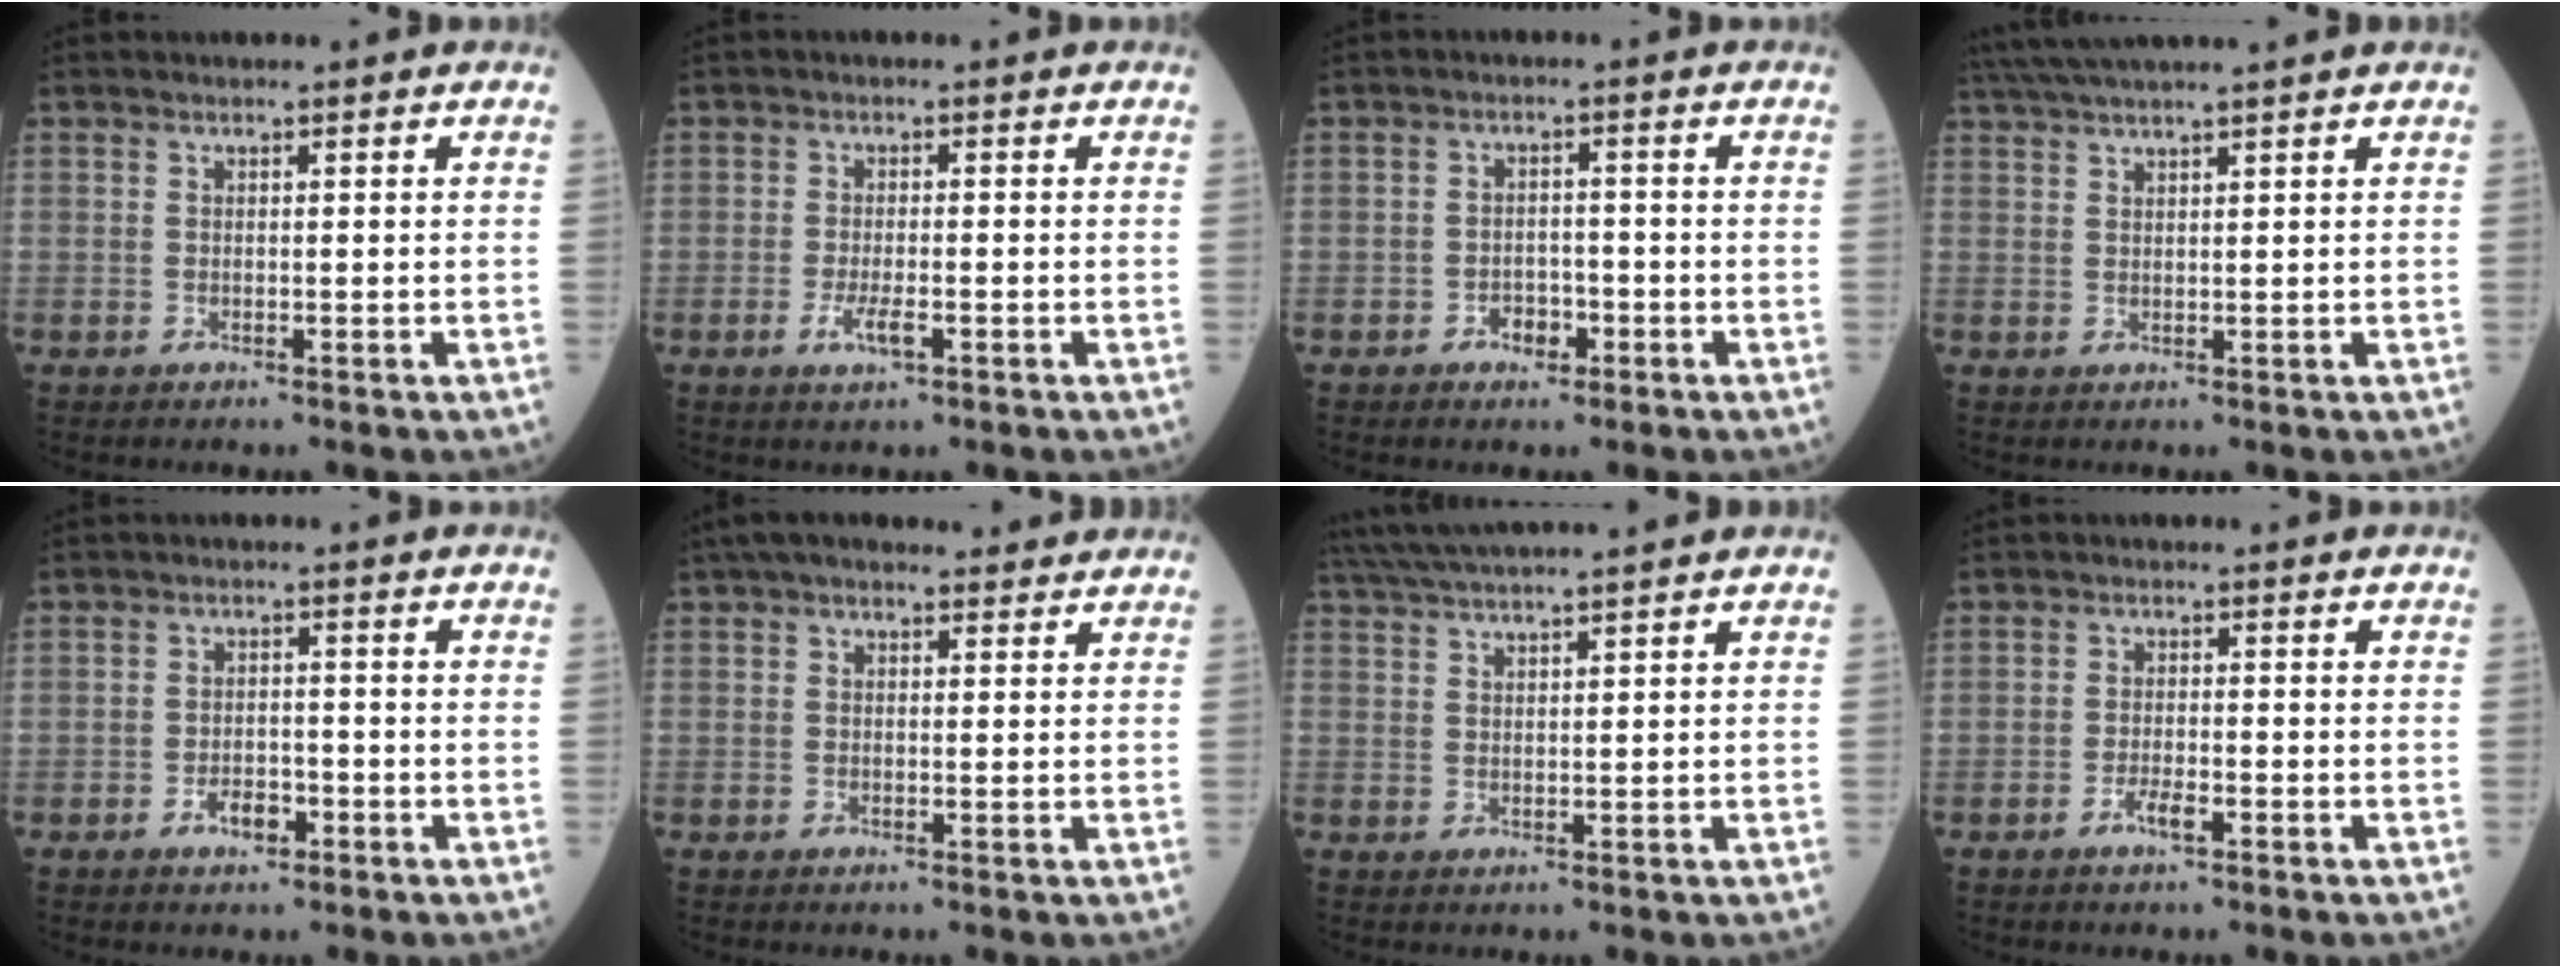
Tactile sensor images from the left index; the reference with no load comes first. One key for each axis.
{"total": 2.9, "fx": -1.3, "fy": 0.7, "fz": 2.5, "tx": -0.054, "ty": -0.006, "tz": -0.025}
{"total": 2.8, "fx": -1.6, "fy": 1.8, "fz": 1.4, "tx": -0.017, "ty": 0.003, "tz": -0.026}
{"total": 7.2, "fx": 6.1, "fy": -1.3, "fz": 3.5, "tx": -0.060, "ty": 0.028, "tz": 0.103}
{"total": 3.0, "fx": -1.8, "fy": 1.6, "fz": 1.8, "tx": -0.031, "ty": 0.001, "tz": -0.031}
{"total": 8.4, "fx": 6.9, "fy": 2.6, "fz": 4.0, "tx": -0.060, "ty": 0.041, "tz": 0.103}
{"total": 9.5, "fx": 8.3, "fy": -1.2, "fz": 4.3, "tx": -0.076, "ty": 0.029, "tz": 0.132}
{"total": 2.3, "fx": -1.4, "fy": 0.5, "fz": 1.7, "tx": -0.034, "ty": -0.003, "tz": -0.028}